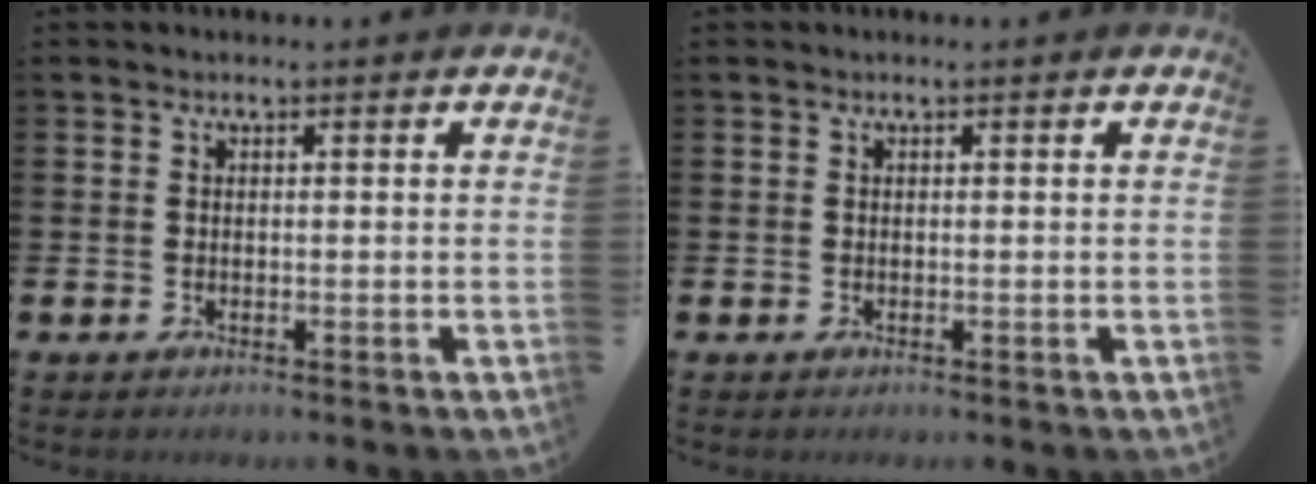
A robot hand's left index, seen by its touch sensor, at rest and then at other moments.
{"total": 0.0}